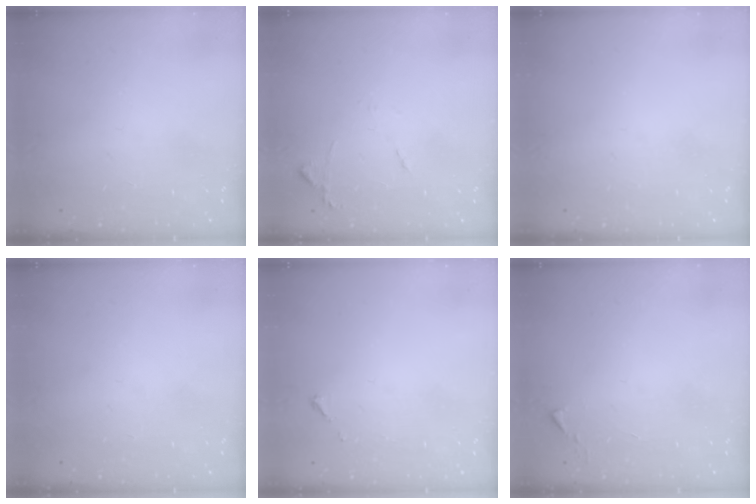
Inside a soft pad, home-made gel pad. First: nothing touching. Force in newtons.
{"total": 7.8, "press": 7.7, "slide": 0.7}
{"total": 0.0}
{"total": 0.0}
{"total": 2.6, "press": 2.6, "slide": 0.3}
{"total": 1.1, "press": 1.1, "slide": 0.1}